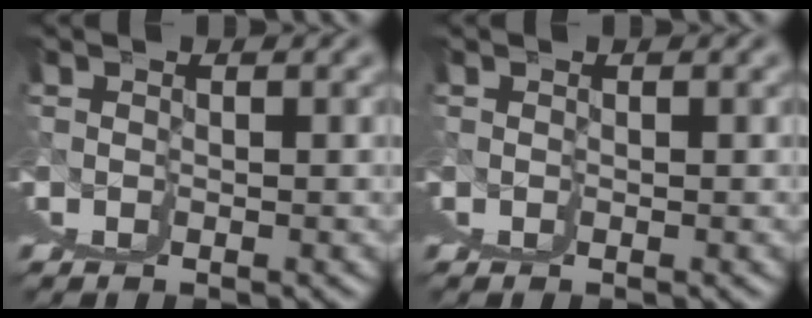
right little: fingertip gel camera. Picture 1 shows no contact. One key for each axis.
{"total": 0.0}